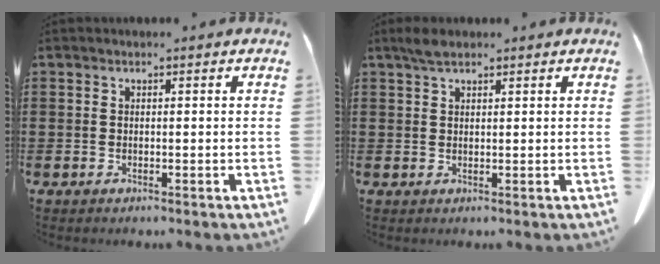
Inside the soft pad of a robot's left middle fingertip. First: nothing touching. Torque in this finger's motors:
{"motor_torque": [0.21, -0.03, 0.04, 0.02]}